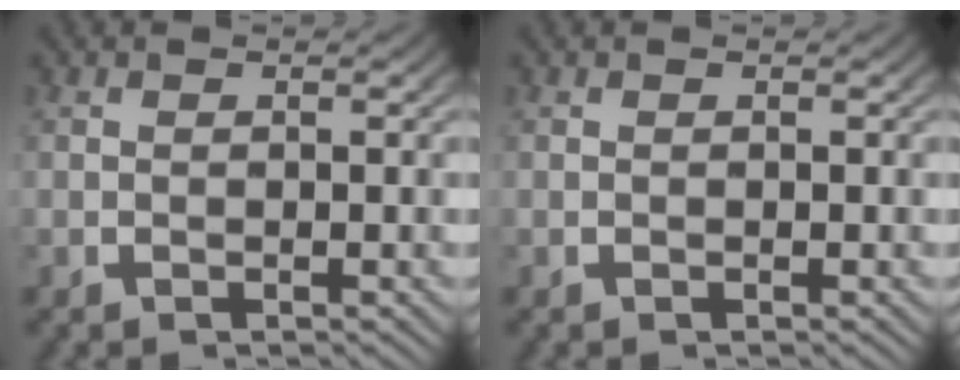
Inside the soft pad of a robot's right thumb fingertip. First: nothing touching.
{"total": 0.0}